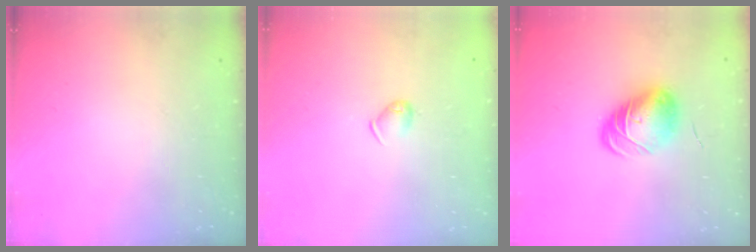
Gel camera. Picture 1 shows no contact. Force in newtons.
{"total": 4.7, "press": 4.6, "slide": 0.9}
{"total": 9.7, "press": 9.7, "slide": 0.1}